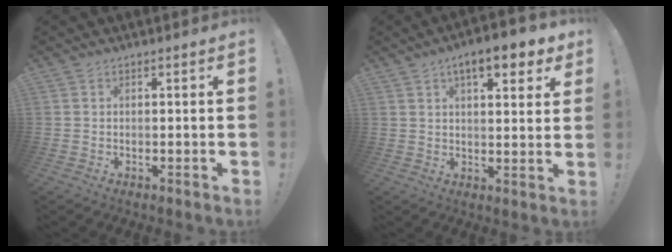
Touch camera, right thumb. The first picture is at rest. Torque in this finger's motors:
{"motor_torque": [-0.03, 2.20, 0.21, 0.35, 0.25]}